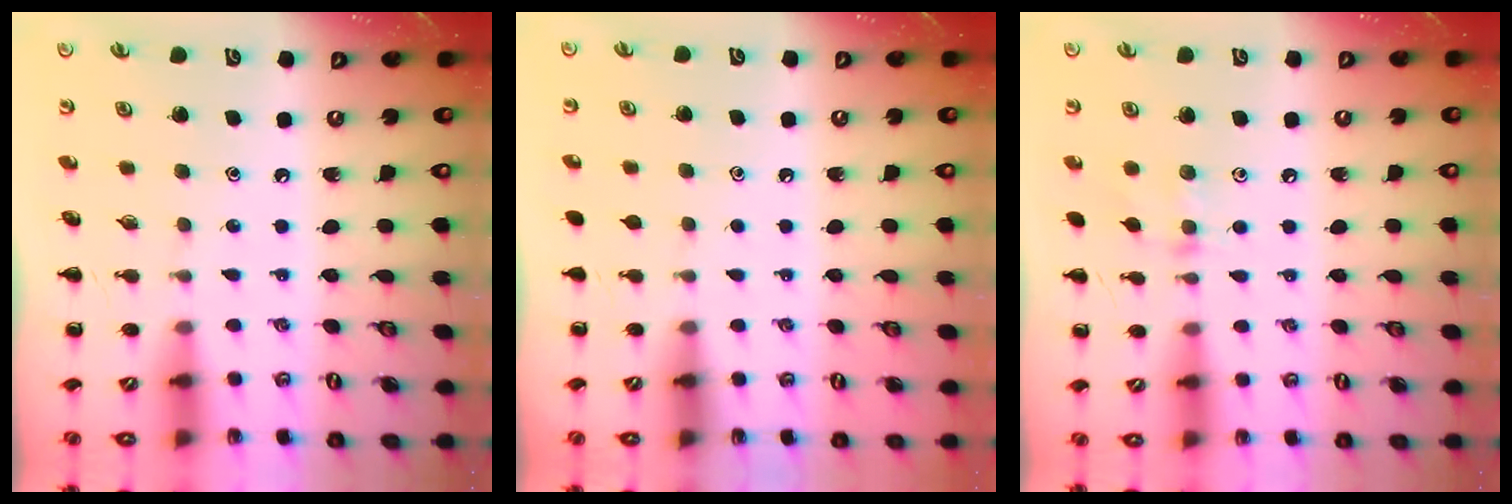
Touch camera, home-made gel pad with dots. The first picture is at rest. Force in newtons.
{"total": 1.1, "press": 1.1, "slide": 0.2}
{"total": 6.8, "press": 6.6, "slide": 1.5}